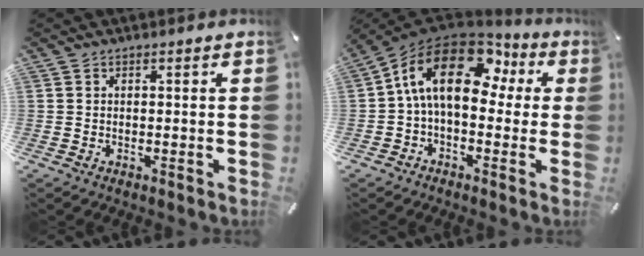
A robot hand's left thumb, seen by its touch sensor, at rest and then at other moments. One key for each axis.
{"total": 17.6, "fx": 4.2, "fy": 10.3, "fz": 13.7, "tx": -0.260, "ty": -0.004, "tz": 0.069}